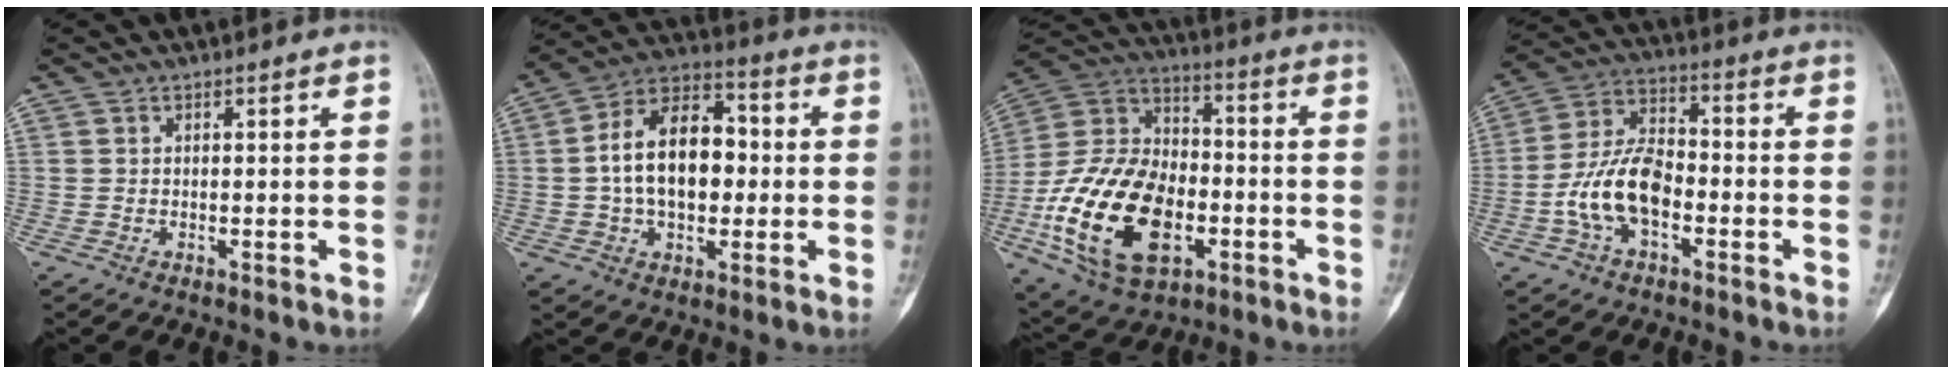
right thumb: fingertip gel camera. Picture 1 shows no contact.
{"total": 16.0, "force": [0.0, 10.1, 12.5], "torque": [-0.180, 0.033, -0.008]}
{"total": 25.1, "force": [-7.2, 15.3, 18.5], "torque": [-0.335, 0.033, -0.115]}
{"total": 12.2, "force": [-3.5, 6.8, 9.5], "torque": [-0.177, 0.040, -0.071]}